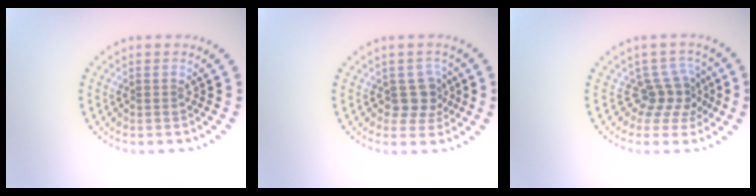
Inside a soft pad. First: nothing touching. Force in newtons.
{"total": 2.5, "press": 2.0, "slide": 1.5}
{"total": 3.0, "press": 2.0, "slide": 2.2}